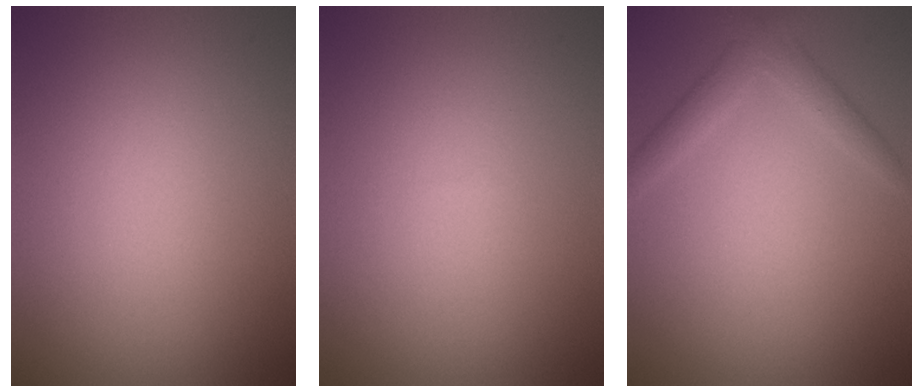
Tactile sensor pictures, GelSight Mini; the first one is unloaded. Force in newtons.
{"total": 0.0}
{"total": 2.3, "press": 2.3, "slide": 0.2}